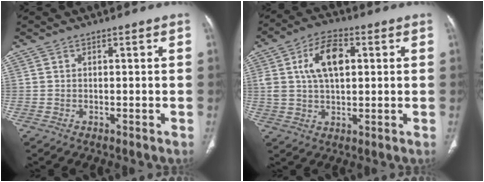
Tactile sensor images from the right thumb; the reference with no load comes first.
{"total": 10.4, "force": [2.5, 5.8, 8.2], "torque": [-0.139, 0.008, 0.043]}